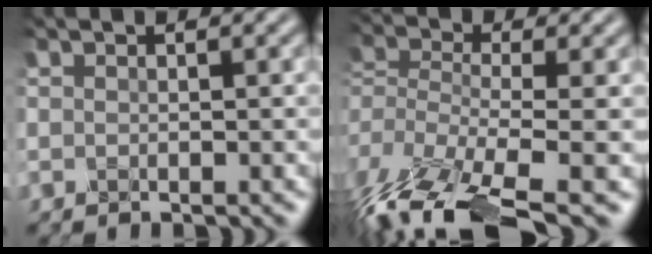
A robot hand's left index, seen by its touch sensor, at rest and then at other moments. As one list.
[{"total": 12.4, "force": [-8.4, 5.0, 7.6], "torque": [-0.186, -0.014, -0.112]}]